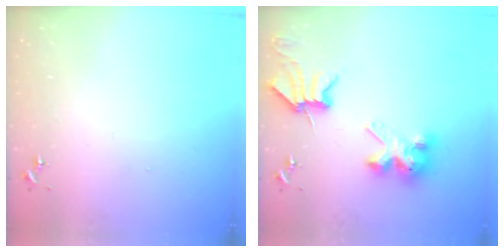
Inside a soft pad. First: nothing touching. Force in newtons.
{"total": 9.8, "press": 9.8, "slide": 1.0}